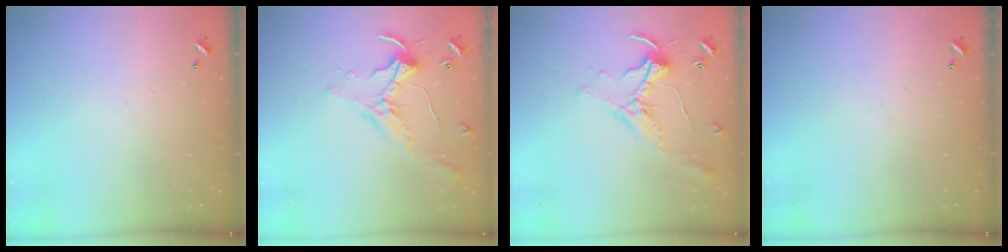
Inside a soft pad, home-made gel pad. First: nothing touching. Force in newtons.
{"total": 0.8, "press": 0.8, "slide": 0.2}
{"total": 0.8, "press": 0.8, "slide": 0.2}
{"total": 0.0}